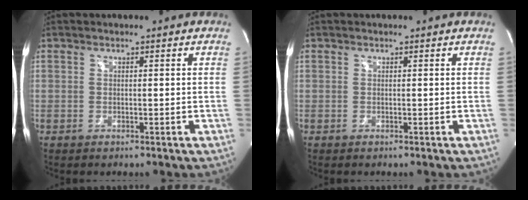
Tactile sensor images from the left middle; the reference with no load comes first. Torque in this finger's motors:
{"motor_torque": [-0.02, 0.01, 0.02, 0.00]}